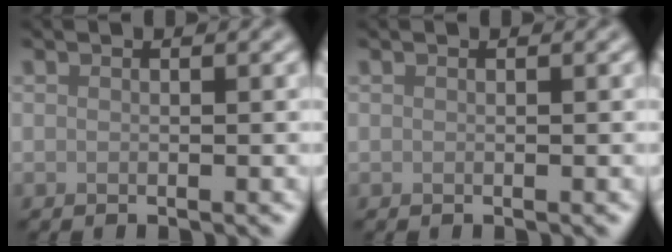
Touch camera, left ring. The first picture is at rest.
{"total": 0.0}